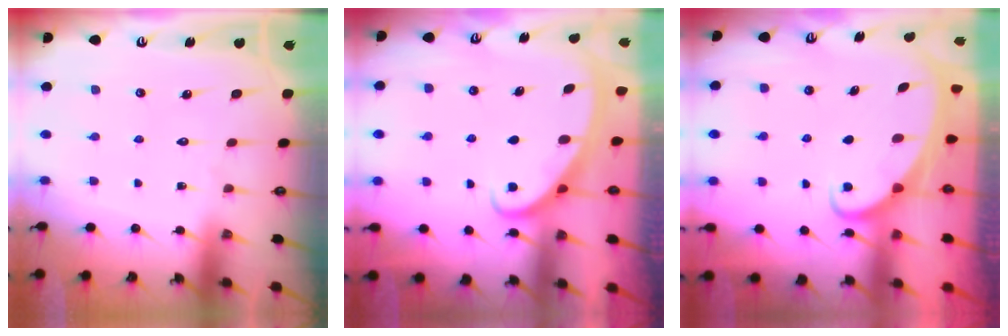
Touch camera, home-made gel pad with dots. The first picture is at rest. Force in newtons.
{"total": 2.6, "press": 2.5, "slide": 0.4}
{"total": 2.3, "press": 2.3, "slide": 0.3}